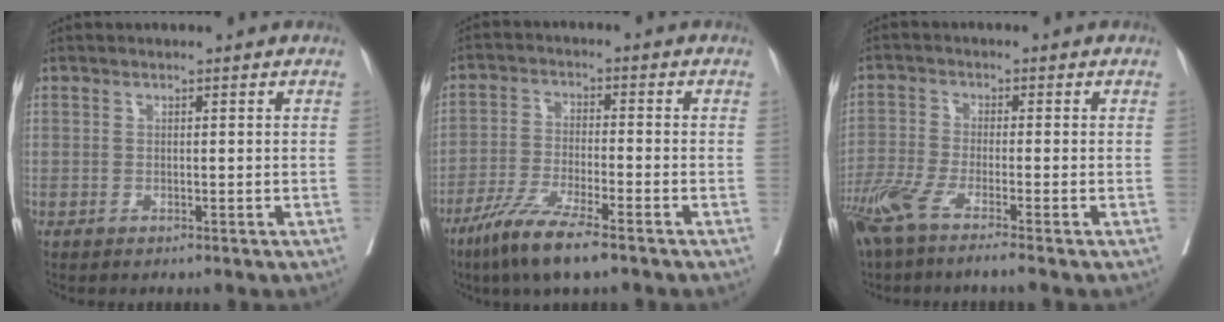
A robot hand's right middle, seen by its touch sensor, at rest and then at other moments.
{"total": 8.8, "force": [-6.1, 0.6, 6.3], "torque": [-0.128, -0.023, -0.115]}
{"total": 7.2, "force": [-5.2, -0.2, 5.0], "torque": [-0.095, -0.017, -0.101]}